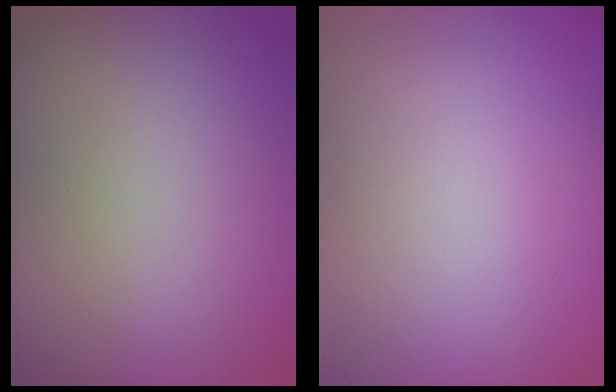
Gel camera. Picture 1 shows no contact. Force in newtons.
{"total": 0.0}